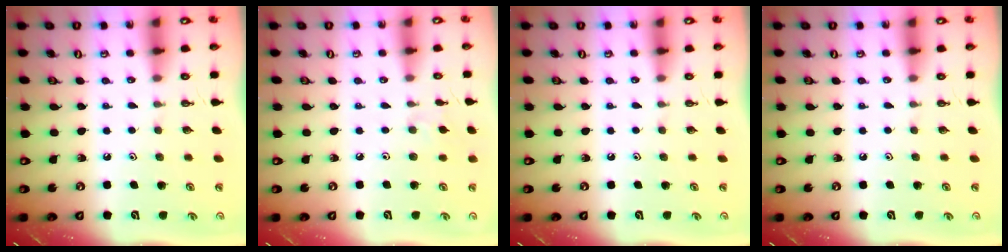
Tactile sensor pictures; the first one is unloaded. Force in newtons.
{"total": 2.9, "press": 2.9, "slide": 0.6}
{"total": 0.0}
{"total": 0.0}